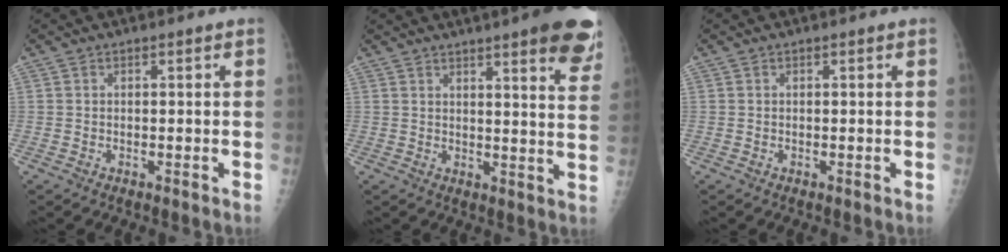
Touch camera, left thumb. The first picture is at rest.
{"total": 13.7, "force": [9.0, 2.3, 10.1], "torque": [-0.098, -0.038, 0.096]}
{"total": 0.0}